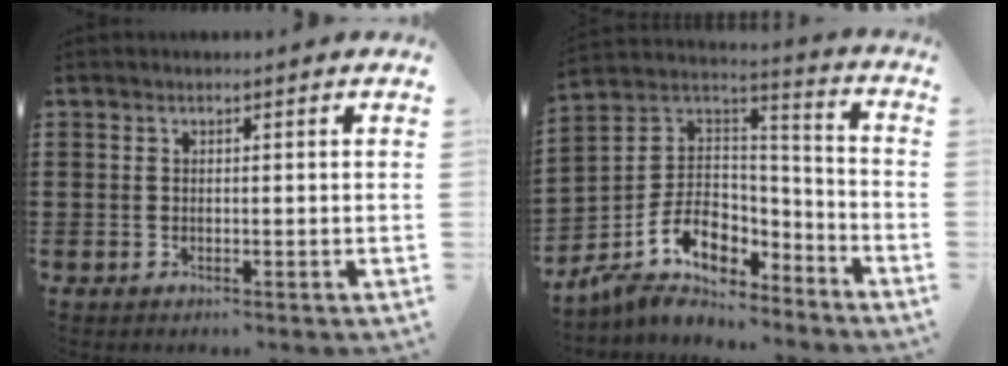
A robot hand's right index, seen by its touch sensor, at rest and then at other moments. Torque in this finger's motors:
{"motor_torque": [0.58, -0.58, 0.07, 0.01]}